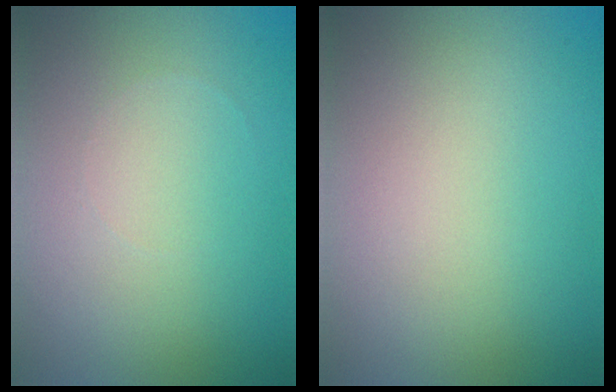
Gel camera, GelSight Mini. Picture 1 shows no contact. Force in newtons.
{"total": 0.0}